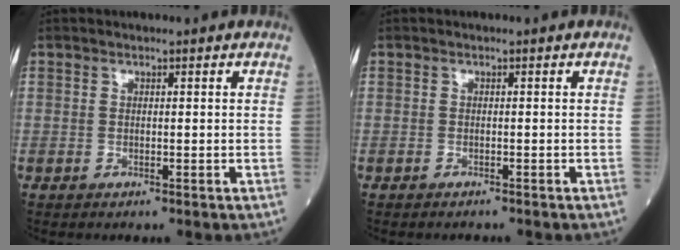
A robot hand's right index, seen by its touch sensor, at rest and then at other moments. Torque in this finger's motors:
{"motor_torque": [0.01, 0.02, 0.00, 0.01]}